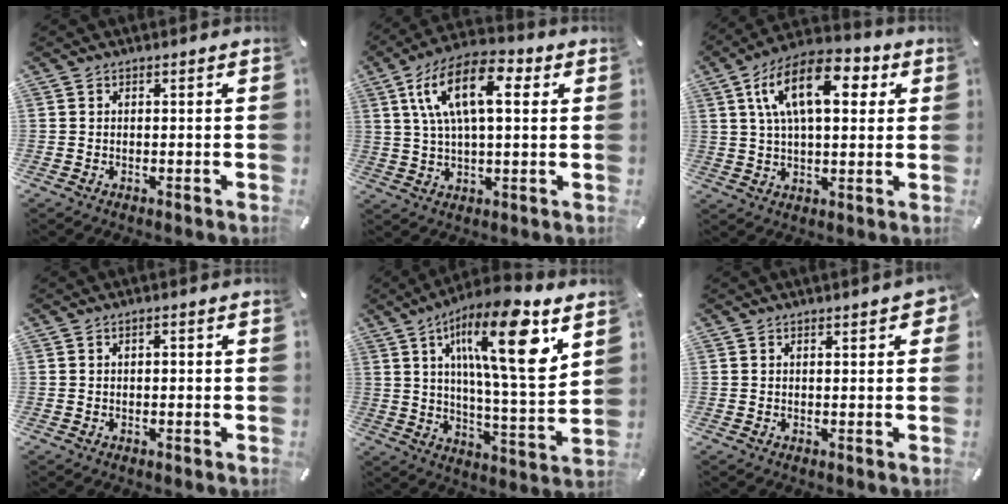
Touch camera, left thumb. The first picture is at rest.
{"total": 14.9, "force": [5.1, 7.0, 12.2], "torque": [-0.232, 0.004, 0.083]}
{"total": 16.3, "force": [5.8, 8.4, 12.8], "torque": [-0.224, 0.002, 0.094]}
{"total": 1.2, "force": [0.1, 0.6, 1.0], "torque": [-0.019, 0.004, -0.001]}
{"total": 19.8, "force": [9.5, 4.6, 16.8], "torque": [-0.269, -0.041, 0.139]}
{"total": 2.5, "force": [1.2, 1.0, 2.0], "torque": [-0.025, -0.003, 0.018]}